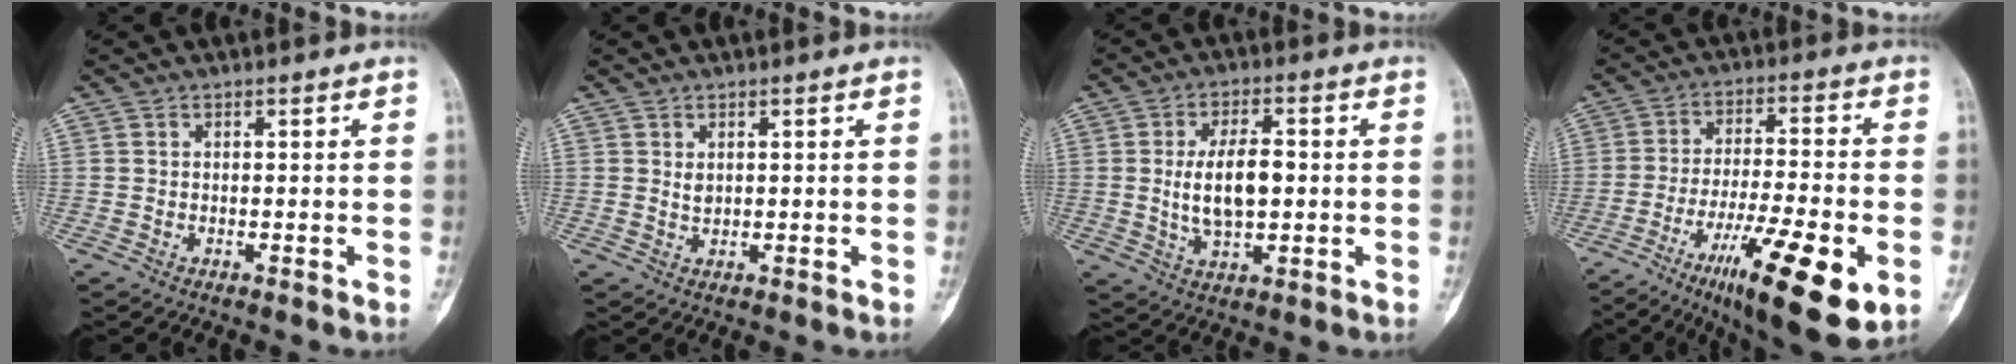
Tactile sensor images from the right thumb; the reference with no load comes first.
{"total": 1.5, "force": [0.6, 1.0, 1.0], "torque": [-0.014, -0.004, 0.015]}
{"total": 9.6, "force": [0.2, 4.8, 8.3], "torque": [-0.143, 0.002, 0.007]}
{"total": 18.9, "force": [-8.0, 4.5, 16.5], "torque": [-0.260, 0.014, -0.123]}